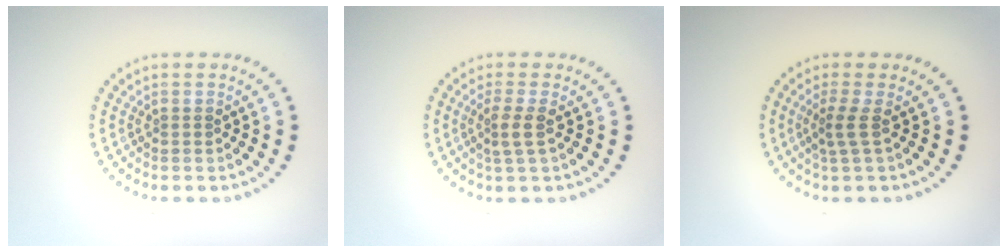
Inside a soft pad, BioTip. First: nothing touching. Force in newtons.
{"total": 1.9, "press": 1.4, "slide": 1.3}
{"total": 1.8, "press": 1.2, "slide": 1.4}